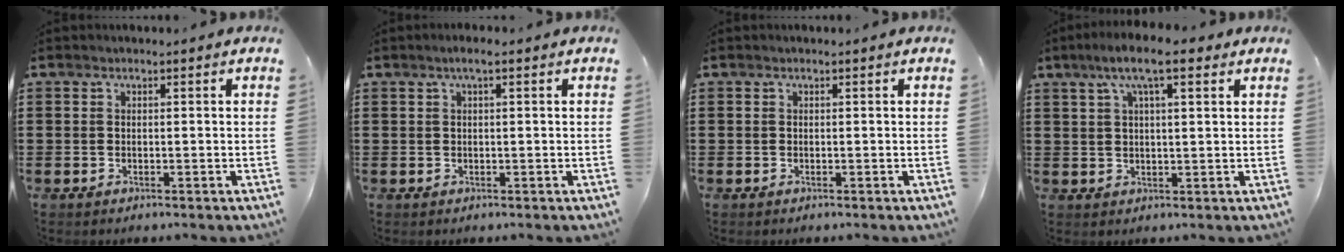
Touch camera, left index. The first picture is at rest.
{"total": 1.4, "force": [0.5, 0.1, 1.3], "torque": [-0.025, 0.002, 0.008]}
{"total": 0.0}
{"total": 7.7, "force": [4.3, 1.7, 6.2], "torque": [-0.120, 0.010, 0.072]}